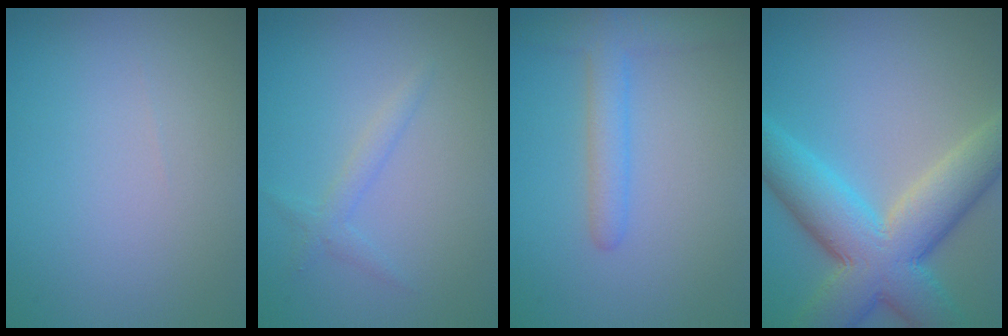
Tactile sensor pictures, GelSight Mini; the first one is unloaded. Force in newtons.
{"total": 1.3, "press": 1.3, "slide": 0.1}
{"total": 3.0, "press": 3.0, "slide": 0.2}
{"total": 8.9, "press": 8.8, "slide": 0.8}